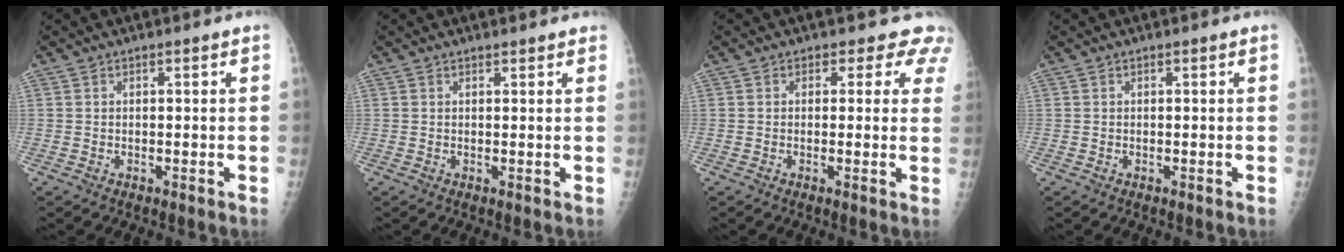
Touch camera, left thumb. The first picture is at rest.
{"total": 1.6, "force": [1.5, 0.5, 0.6], "torque": [0.000, -0.001, 0.018]}
{"total": 5.1, "force": [4.1, 3.0, 0.4], "torque": [0.036, -0.016, 0.022]}
{"total": 0.0}